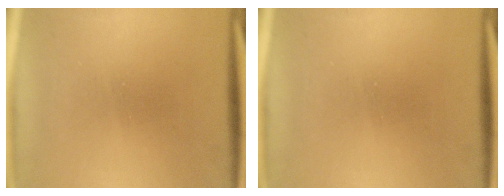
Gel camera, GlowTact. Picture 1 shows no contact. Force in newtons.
{"total": 0.0}